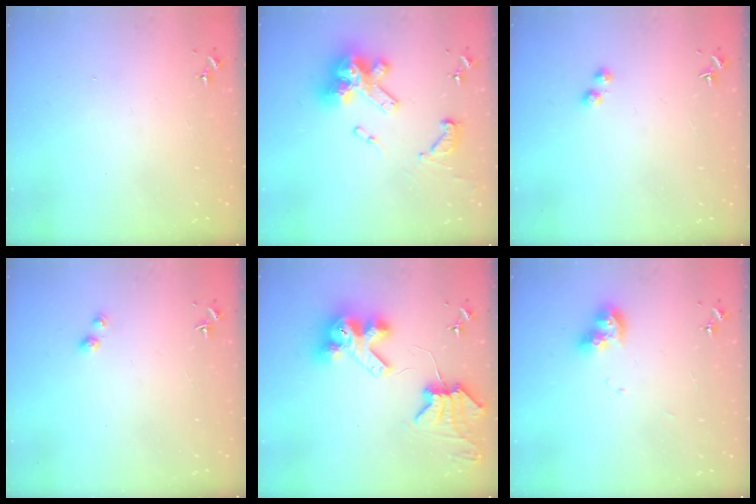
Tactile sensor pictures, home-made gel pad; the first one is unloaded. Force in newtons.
{"total": 19.2, "press": 19.0, "slide": 2.0}
{"total": 2.8, "press": 2.7, "slide": 0.7}
{"total": 2.6, "press": 2.6, "slide": 0.5}
{"total": 12.1, "press": 11.9, "slide": 1.7}
{"total": 10.2, "press": 10.1, "slide": 0.9}